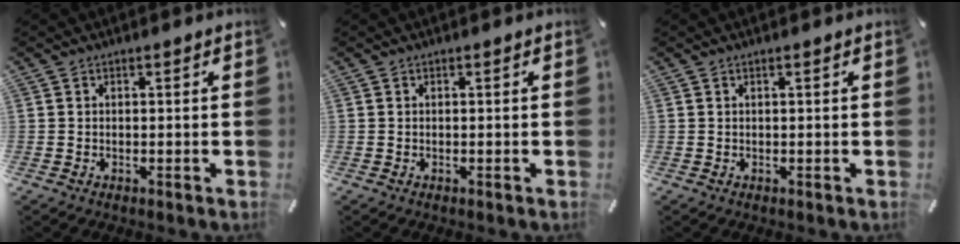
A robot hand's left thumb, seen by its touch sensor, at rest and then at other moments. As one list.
[{"total": 0.0}, {"total": 0.5, "force": [0.2, 0.0, 0.5], "torque": [-0.007, 0.001, 0.003]}]